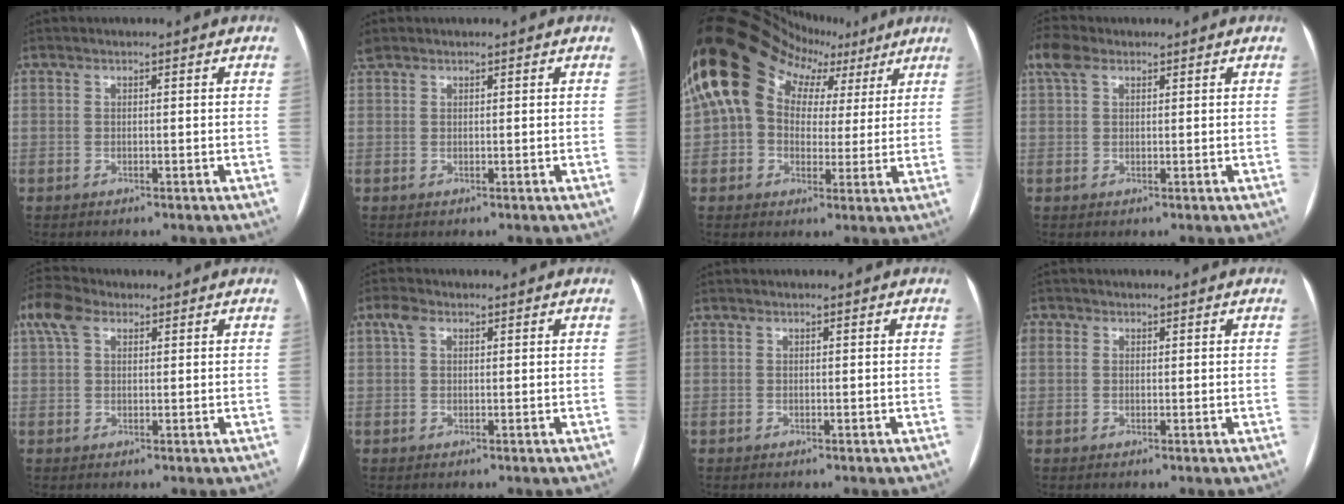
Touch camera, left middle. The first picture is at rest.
{"total": 1.1, "force": [1.0, 0.4, 0.2], "torque": [-0.016, 0.018, 0.025]}
{"total": 15.6, "force": [4.6, 12.5, 8.2], "torque": [-0.162, 0.093, 0.088]}
{"total": 4.3, "force": [2.6, 2.3, 2.6], "torque": [-0.067, 0.032, 0.058]}
{"total": 5.5, "force": [2.9, 3.1, 3.5], "torque": [-0.086, 0.037, 0.058]}
{"total": 2.2, "force": [1.0, 1.3, 1.5], "torque": [-0.037, 0.022, 0.022]}
{"total": 0.0}
{"total": 1.8, "force": [-1.6, 0.7, -0.3], "torque": [-0.011, 0.019, -0.010]}